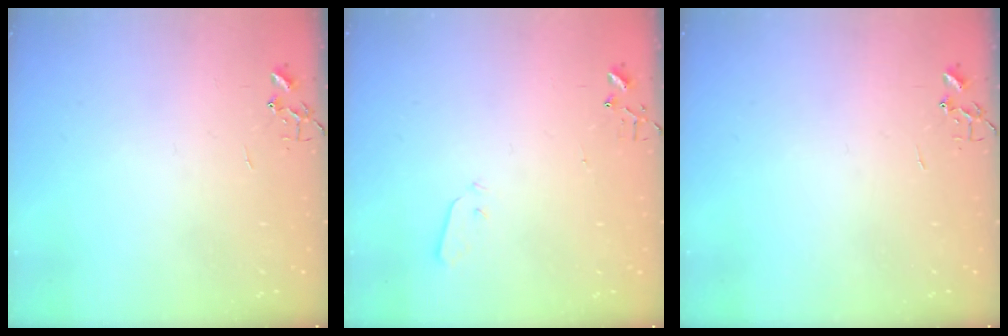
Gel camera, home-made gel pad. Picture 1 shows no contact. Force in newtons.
{"total": 2.9, "press": 2.8, "slide": 0.8}
{"total": 0.0}